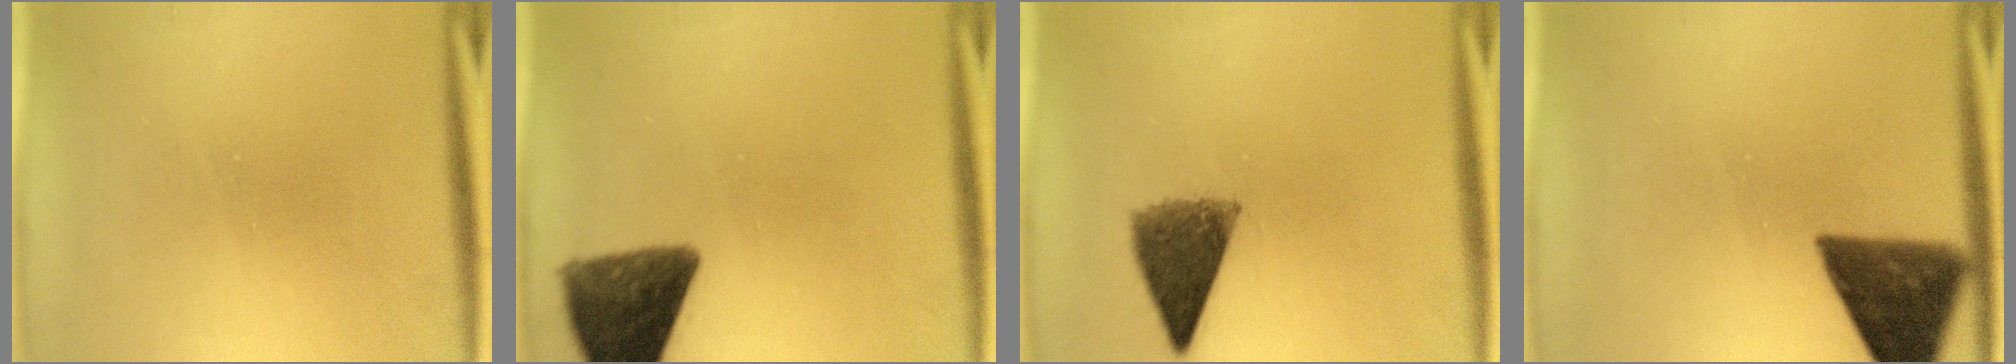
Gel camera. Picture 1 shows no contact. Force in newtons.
{"total": 11.4}
{"total": 7.4}
{"total": 10.4}